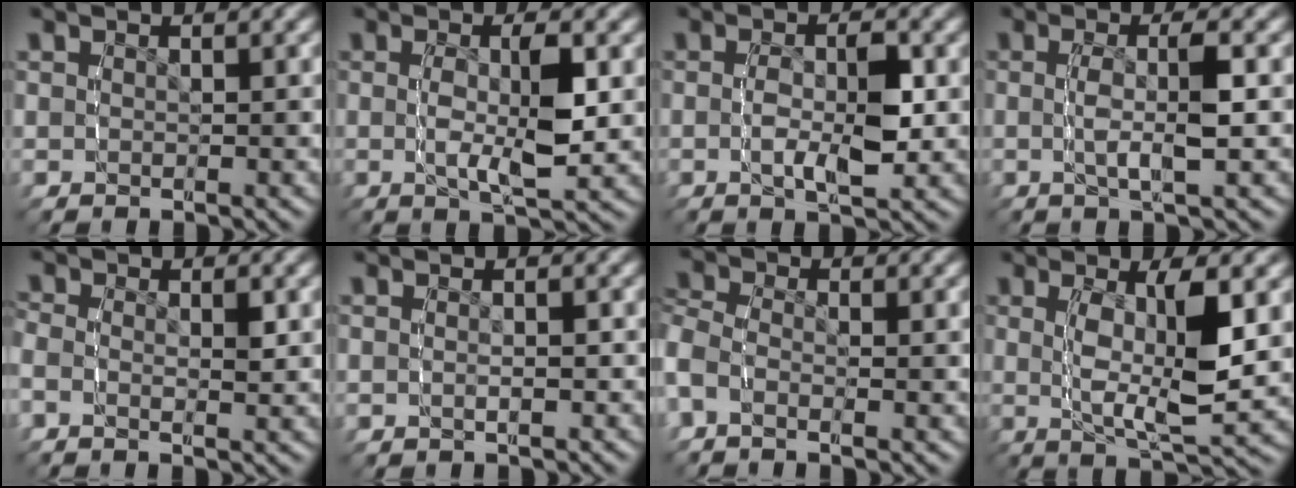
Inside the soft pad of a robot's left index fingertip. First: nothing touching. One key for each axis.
{"total": 4.3, "fx": -0.3, "fy": 0.7, "fz": 4.2, "tx": -0.085, "ty": -0.010, "tz": 0.000}
{"total": 3.4, "fx": -0.7, "fy": 0.8, "fz": 3.2, "tx": -0.068, "ty": -0.010, "tz": -0.008}
{"total": 2.9, "fx": -0.4, "fy": -0.2, "fz": 2.8, "tx": -0.061, "ty": -0.003, "tz": -0.004}
{"total": 1.7, "fx": -0.3, "fy": 1.1, "fz": 1.3, "tx": -0.039, "ty": -0.001, "tz": -0.011}
{"total": 0.9, "fx": -0.8, "fy": 0.0, "fz": -0.3, "tx": -0.008, "ty": -0.001, "tz": -0.011}
{"total": 3.5, "fx": -1.0, "fy": 2.8, "fz": 1.9, "tx": -0.060, "ty": -0.005, "tz": -0.026}
{"total": 6.1, "fx": 0.3, "fy": 1.4, "fz": 6.0, "tx": -0.112, "ty": -0.014, "tz": 0.014}